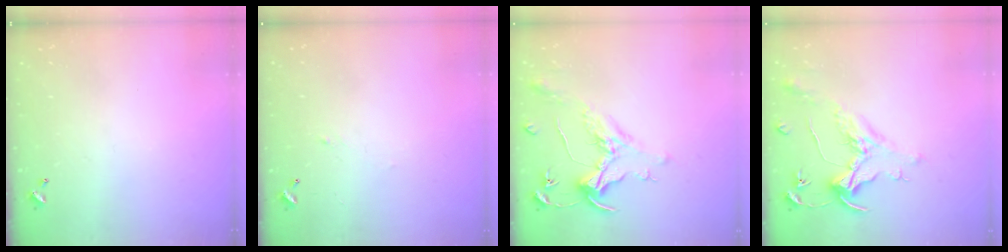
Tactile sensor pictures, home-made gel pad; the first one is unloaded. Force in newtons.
{"total": 2.4, "press": 2.4, "slide": 0.4}
{"total": 1.6, "press": 1.4, "slide": 0.7}
{"total": 1.4, "press": 1.2, "slide": 0.7}